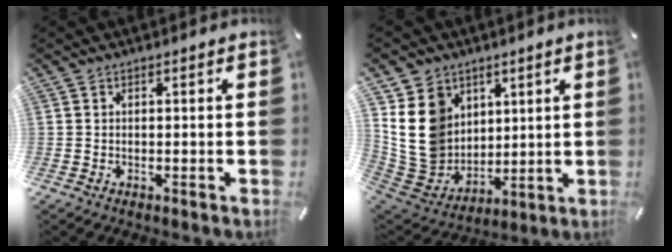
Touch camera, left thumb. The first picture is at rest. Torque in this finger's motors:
{"motor_torque": [2.50, 2.51, 1.42, -1.36, 0.20]}